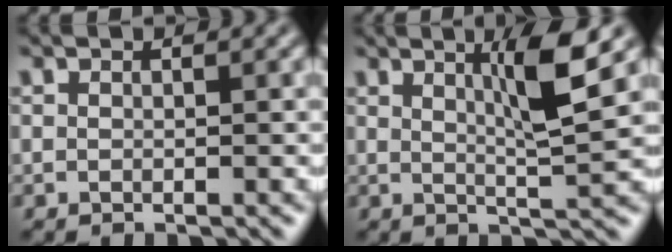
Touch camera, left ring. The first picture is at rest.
{"total": 4.2, "force": [1.5, 0.0, 4.0], "torque": [-0.077, -0.004, 0.036]}